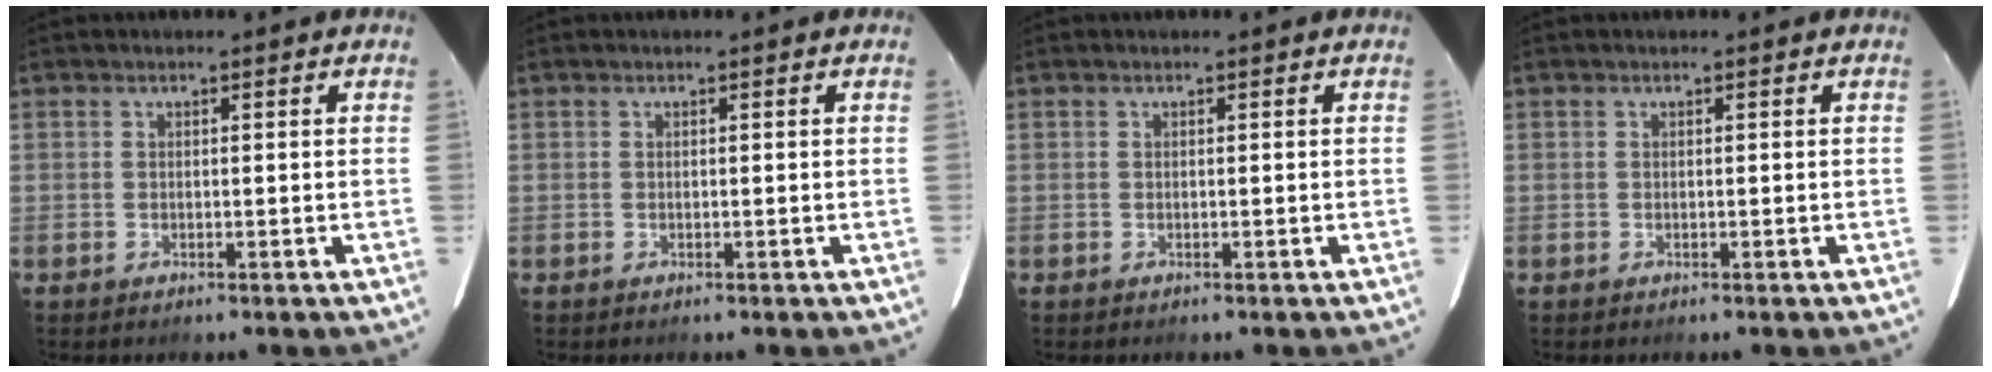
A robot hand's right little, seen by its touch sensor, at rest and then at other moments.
{"total": 0.0}
{"total": 0.0}
{"total": 0.0}